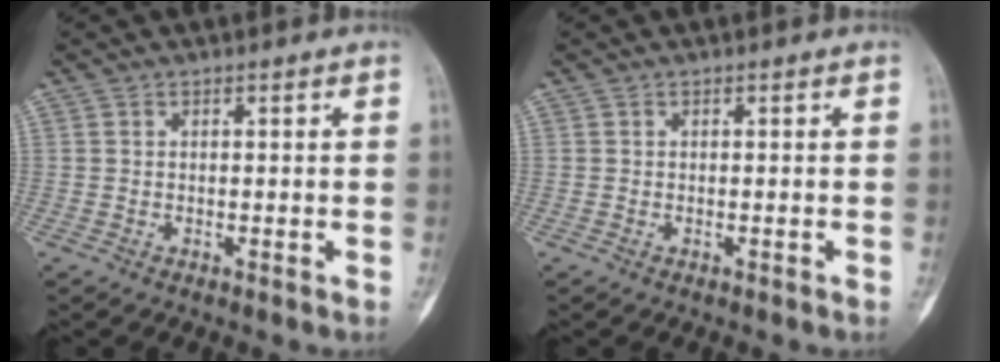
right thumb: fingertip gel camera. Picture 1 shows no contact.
{"total": 0.0}